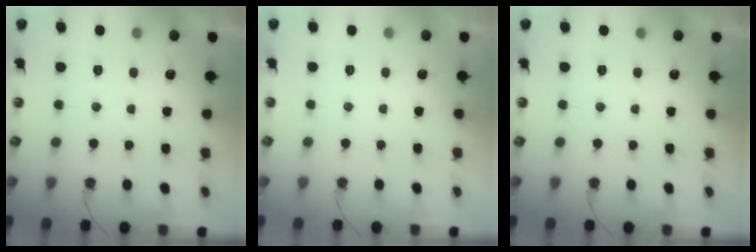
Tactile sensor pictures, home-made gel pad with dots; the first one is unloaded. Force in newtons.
{"total": 0.0}
{"total": 0.0}